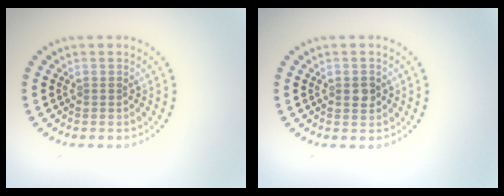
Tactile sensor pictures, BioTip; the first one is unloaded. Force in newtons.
{"total": 1.3, "press": 1.3, "slide": 0.1}